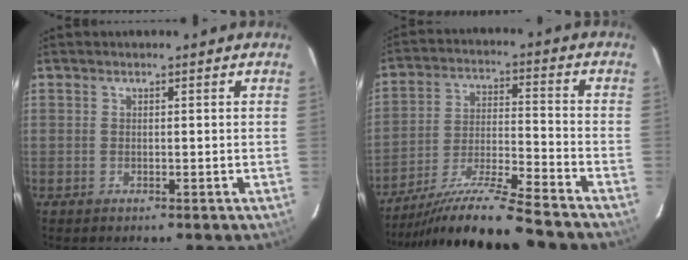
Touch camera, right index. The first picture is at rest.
{"total": 16.4, "force": [-14.5, -0.9, 7.6], "torque": [-0.153, -0.028, -0.250]}